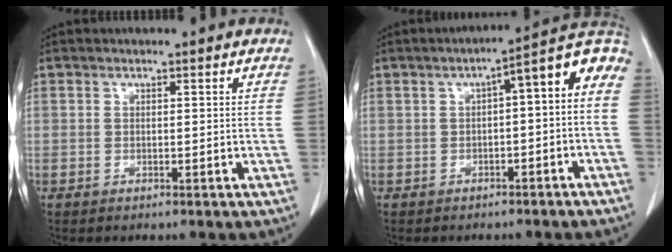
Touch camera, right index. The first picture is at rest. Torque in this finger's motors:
{"motor_torque": [0.34, 0.11, 0.18, 0.04]}